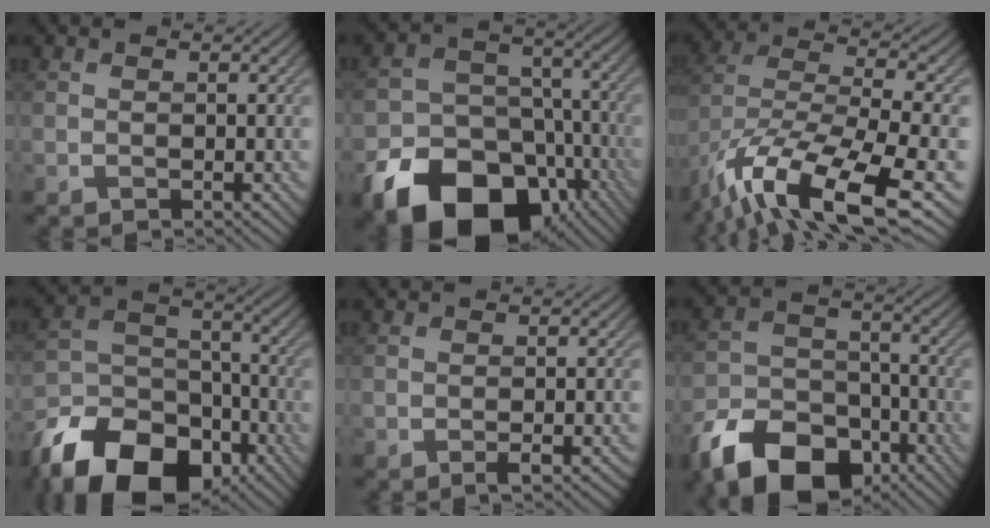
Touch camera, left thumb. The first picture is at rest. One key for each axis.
{"total": 19.4, "fx": -10.9, "fy": 13.5, "fz": 8.6, "tx": -0.172, "ty": -0.053, "tz": -0.169}
{"total": 16.3, "fx": -9.8, "fy": 5.4, "fz": 11.8, "tx": -0.260, "ty": -0.018, "tz": -0.167}
{"total": 16.8, "fx": -11.5, "fy": 9.6, "fz": 7.7, "tx": -0.181, "ty": -0.038, "tz": -0.199}
{"total": 1.4, "fx": -0.8, "fy": 0.3, "fz": 1.2, "tx": -0.017, "ty": 0.000, "tz": -0.012}
{"total": 14.3, "fx": -9.2, "fy": 8.2, "fz": 7.2, "tx": -0.162, "ty": -0.029, "tz": -0.166}